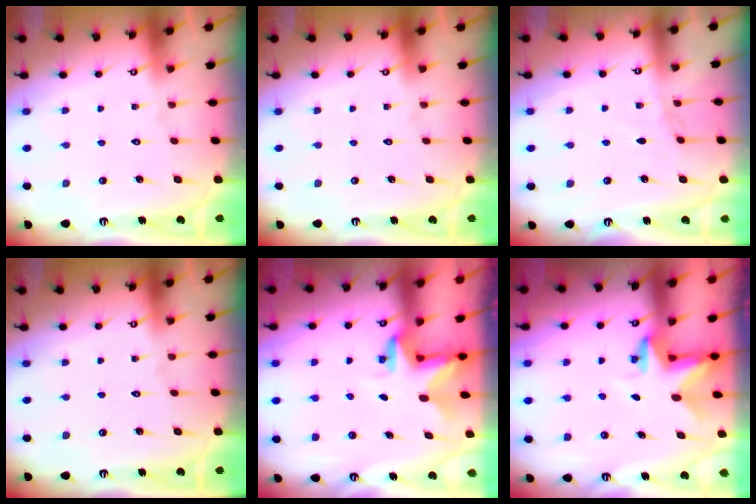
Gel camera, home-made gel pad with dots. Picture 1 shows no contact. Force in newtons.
{"total": 0.0}
{"total": 3.1, "press": 3.0, "slide": 0.5}
{"total": 0.0}
{"total": 2.9, "press": 2.9, "slide": 0.2}
{"total": 2.8, "press": 2.8, "slide": 0.2}